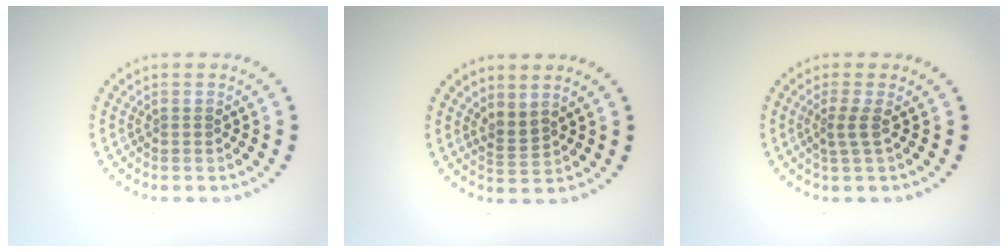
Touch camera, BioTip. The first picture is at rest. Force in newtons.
{"total": 1.7, "press": 1.3, "slide": 1.1}
{"total": 1.6, "press": 1.0, "slide": 1.2}